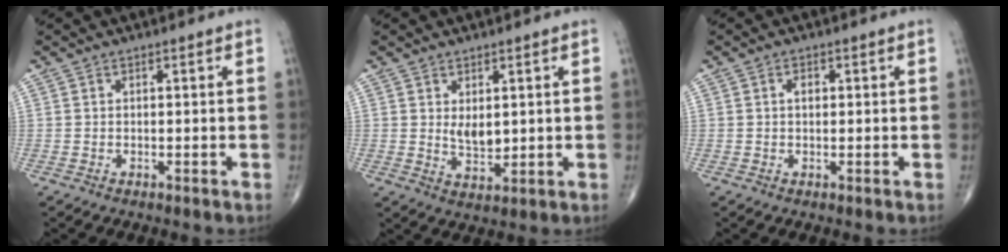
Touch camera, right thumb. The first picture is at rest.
{"total": 4.2, "force": [1.0, 2.3, 3.4], "torque": [-0.049, -0.017, 0.025]}
{"total": 1.7, "force": [0.3, 1.1, 1.3], "torque": [-0.020, 0.003, 0.004]}